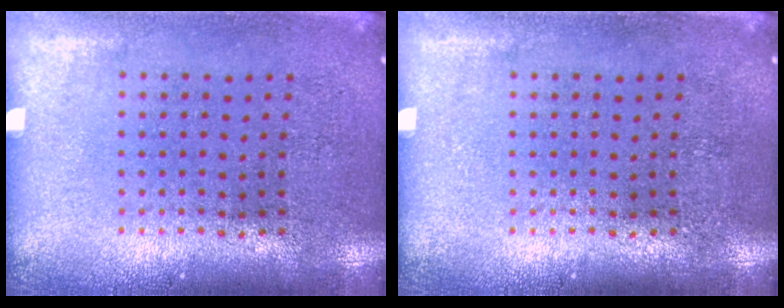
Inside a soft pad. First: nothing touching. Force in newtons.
{"total": 0.0}